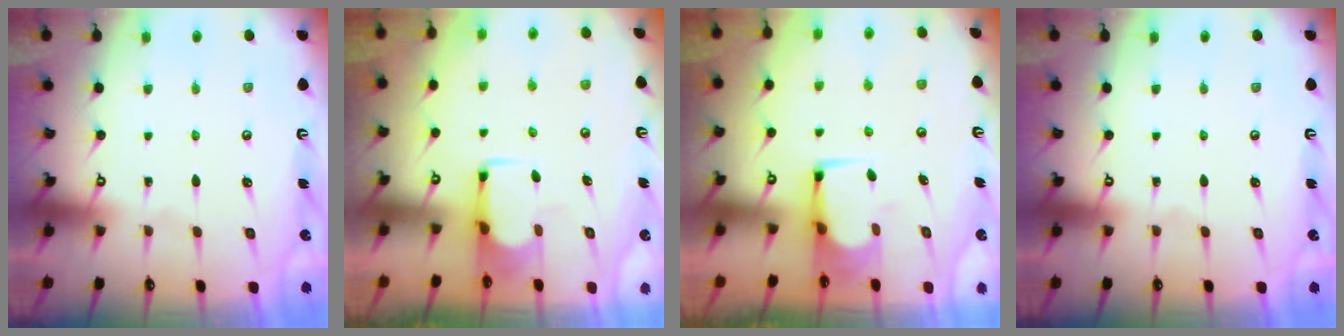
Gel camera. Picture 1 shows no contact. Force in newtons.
{"total": 1.9, "press": 1.7, "slide": 0.7}
{"total": 1.8, "press": 1.7, "slide": 0.3}
{"total": 0.0}